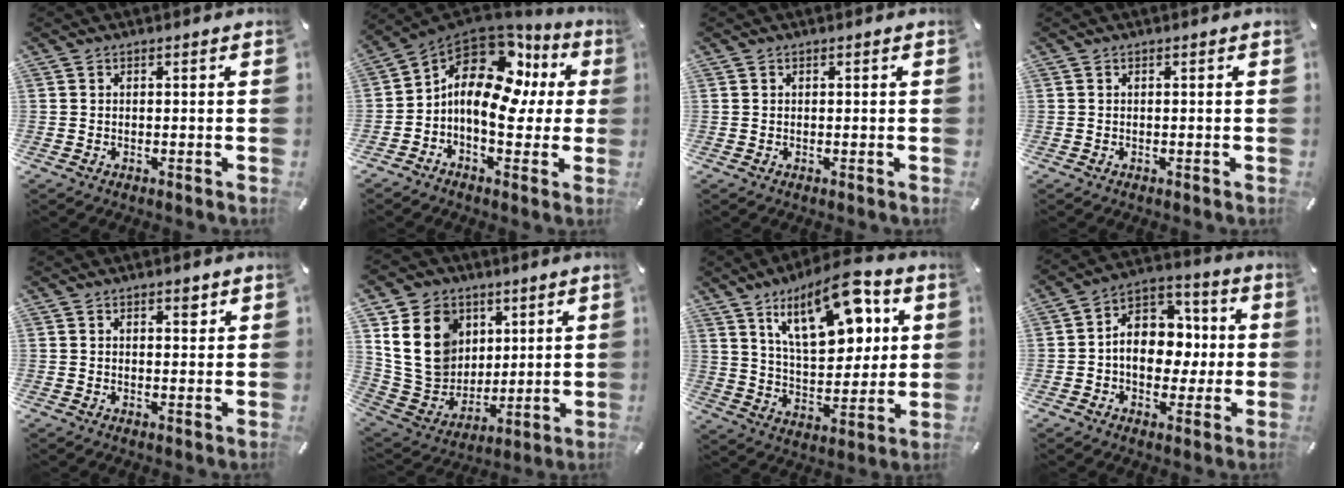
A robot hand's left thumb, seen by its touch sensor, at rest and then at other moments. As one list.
[{"total": 14.5, "force": [2.8, 9.3, 10.7], "torque": [-0.187, -0.022, 0.038]}, {"total": 0.0}, {"total": 0.0}, {"total": 1.9, "force": [1.2, 1.0, 1.1], "torque": [-0.007, -0.005, 0.017]}, {"total": 17.9, "force": [5.5, 14.9, 8.1], "torque": [-0.165, -0.021, 0.112]}, {"total": 19.7, "force": [10.2, 9.4, 14.0], "torque": [-0.220, -0.042, 0.168]}, {"total": 11.6, "force": [-0.8, 9.6, 6.4], "torque": [-0.097, 0.002, -0.012]}]